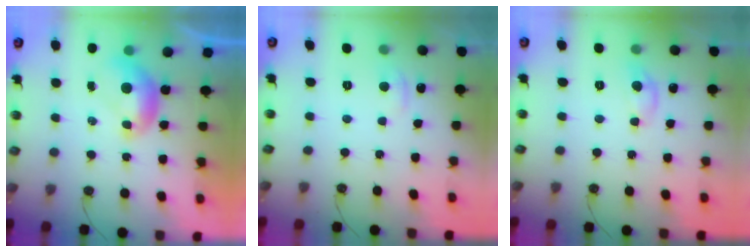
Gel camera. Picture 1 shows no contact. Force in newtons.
{"total": 1.1, "press": 0.5, "slide": 0.9}
{"total": 0.0}